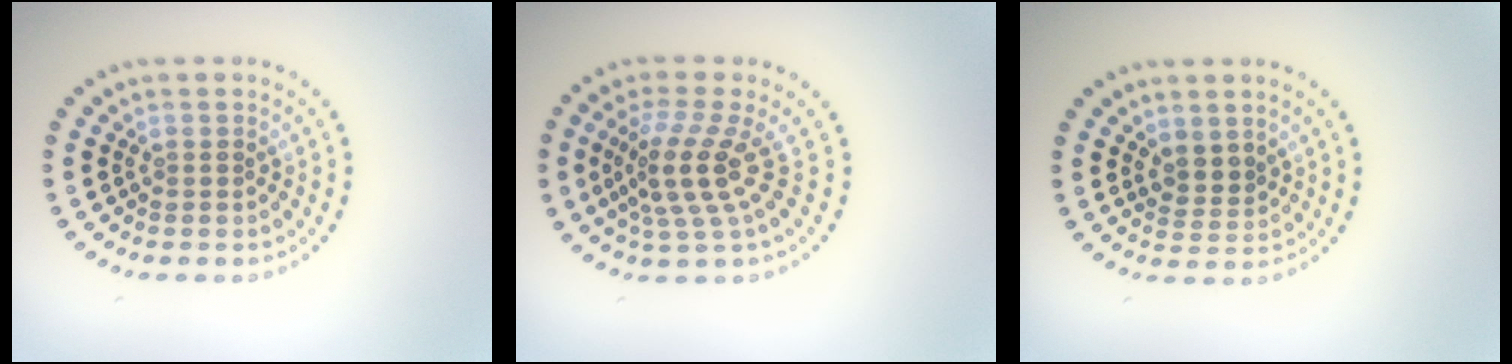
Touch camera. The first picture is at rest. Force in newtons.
{"total": 4.0, "press": 2.7, "slide": 2.9}
{"total": 1.9, "press": 1.5, "slide": 1.3}